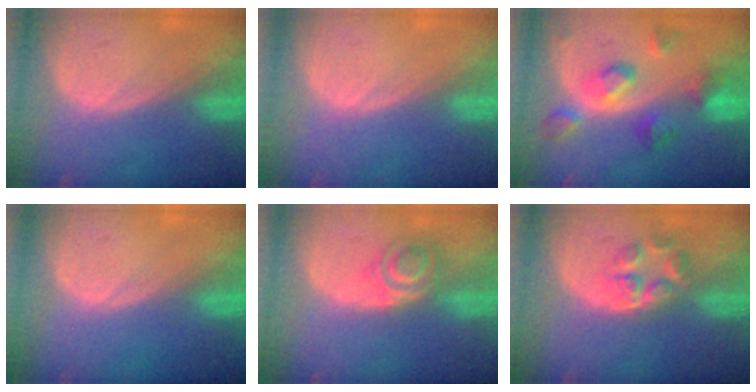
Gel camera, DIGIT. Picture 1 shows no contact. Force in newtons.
{"total": 0.0}
{"total": 7.6, "press": 7.5, "slide": 1.4}
{"total": 0.0}
{"total": 5.9, "press": 4.9, "slide": 3.3}
{"total": 5.0, "press": 4.8, "slide": 1.3}